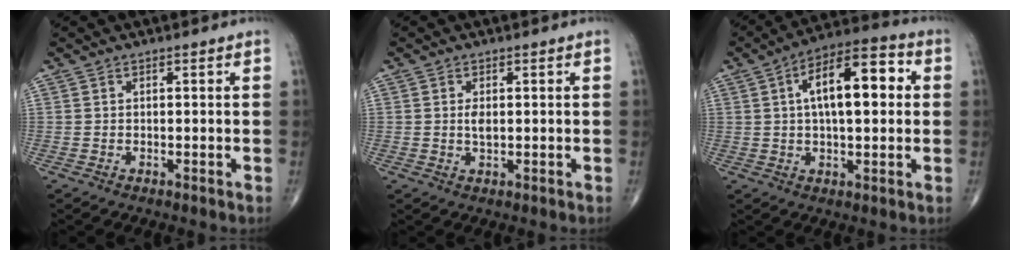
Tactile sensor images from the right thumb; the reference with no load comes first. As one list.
[{"total": 2.0, "force": [0.2, 1.0, 1.7], "torque": [-0.032, -0.003, 0.005]}, {"total": 14.9, "force": [2.6, 6.5, 13.1], "torque": [-0.192, 0.023, 0.034]}]